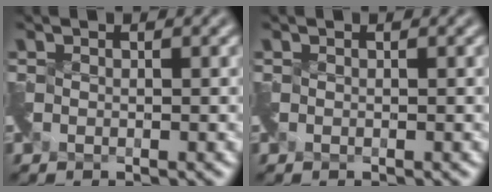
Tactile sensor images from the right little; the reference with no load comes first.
{"total": 0.0}